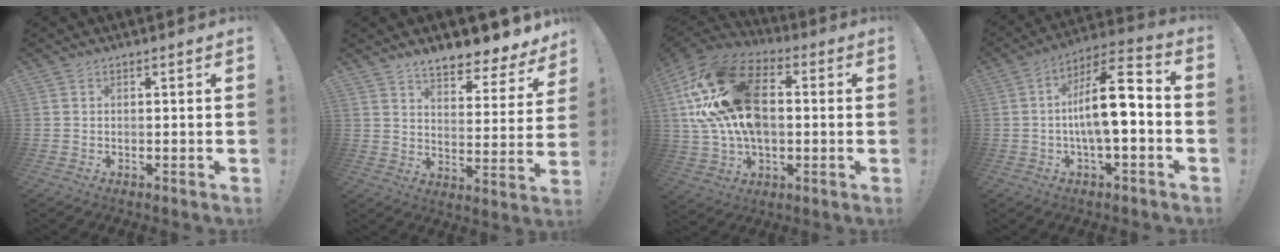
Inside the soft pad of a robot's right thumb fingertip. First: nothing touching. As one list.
[{"total": 8.9, "force": [7.8, 2.1, 3.7], "torque": [-0.052, -0.071, 0.134]}, {"total": 25.1, "force": [4.2, 16.8, 18.2], "torque": [-0.328, 0.003, 0.085]}, {"total": 14.9, "force": [-1.5, 4.7, 14.0], "torque": [-0.214, 0.008, -0.030]}]